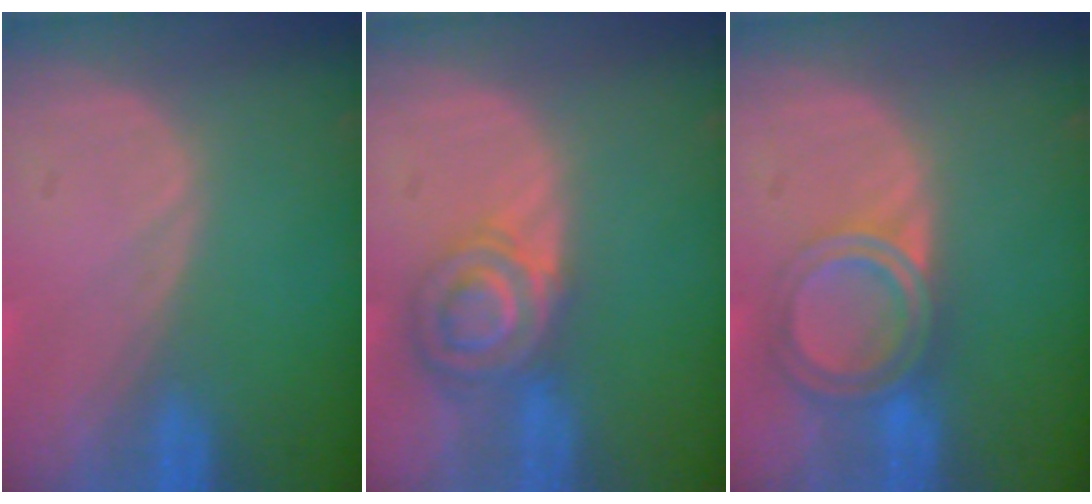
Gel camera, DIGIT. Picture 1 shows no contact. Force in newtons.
{"total": 7.2, "press": 6.0, "slide": 3.9}
{"total": 6.4, "press": 5.4, "slide": 3.3}